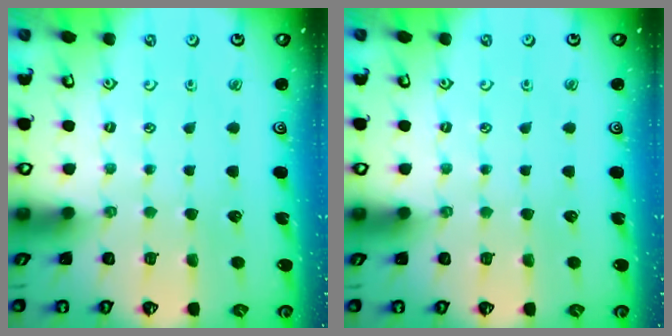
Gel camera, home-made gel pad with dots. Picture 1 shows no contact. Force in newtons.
{"total": 0.0}